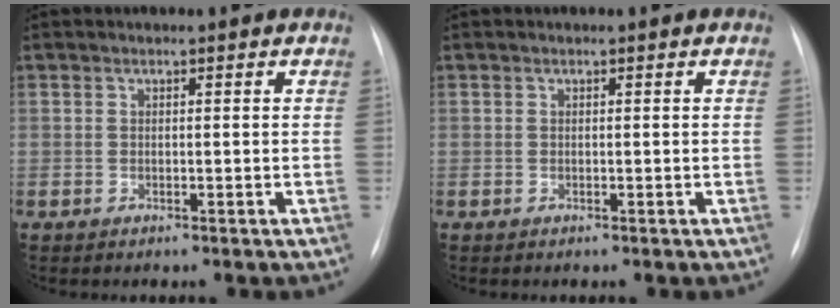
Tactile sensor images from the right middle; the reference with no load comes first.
{"total": 0.0}